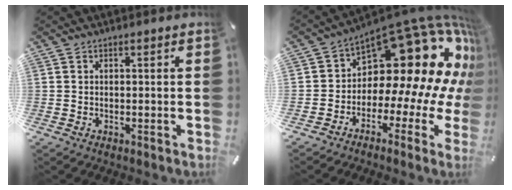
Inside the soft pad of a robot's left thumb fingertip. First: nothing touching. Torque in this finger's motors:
{"motor_torque": [0.64, 1.00, 1.05, 0.45, 0.29]}